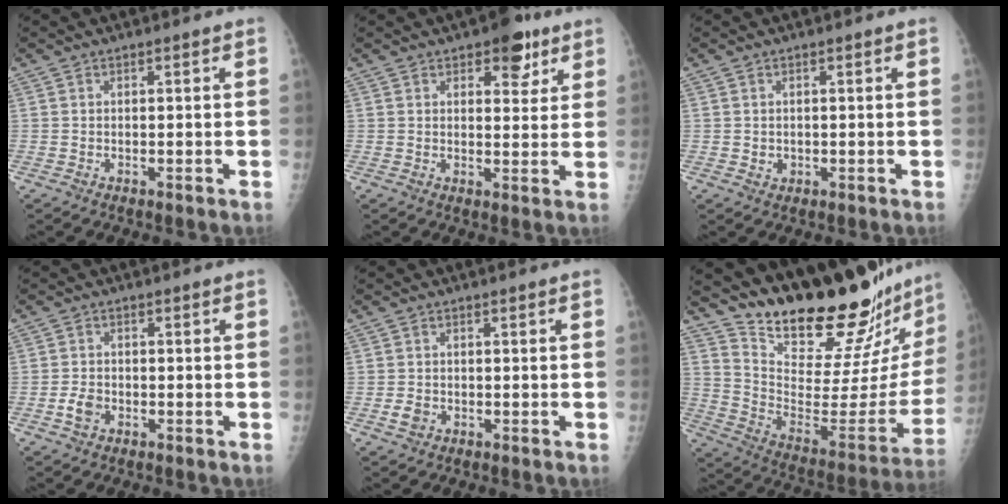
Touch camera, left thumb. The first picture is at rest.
{"total": 6.7, "force": [3.9, 3.6, 4.1], "torque": [-0.021, -0.016, 0.048]}
{"total": 1.1, "force": [0.1, 1.1, 0.4], "torque": [-0.006, -0.001, 0.007]}
{"total": 2.8, "force": [-1.1, 2.1, 1.6], "torque": [-0.028, 0.005, -0.020]}
{"total": 2.0, "force": [-0.6, 1.6, 1.0], "torque": [-0.015, 0.001, -0.008]}
{"total": 29.1, "force": [25.8, 4.7, 12.6], "torque": [-0.167, -0.201, 0.375]}